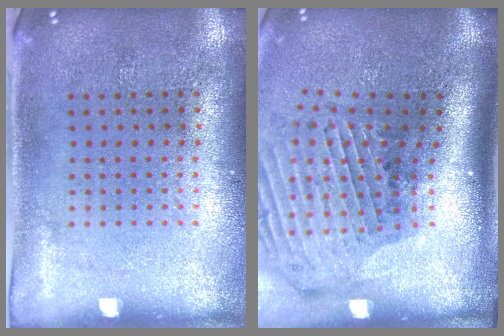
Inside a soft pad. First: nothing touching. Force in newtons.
{"total": 2.9, "press": 2.1, "slide": 2.0}